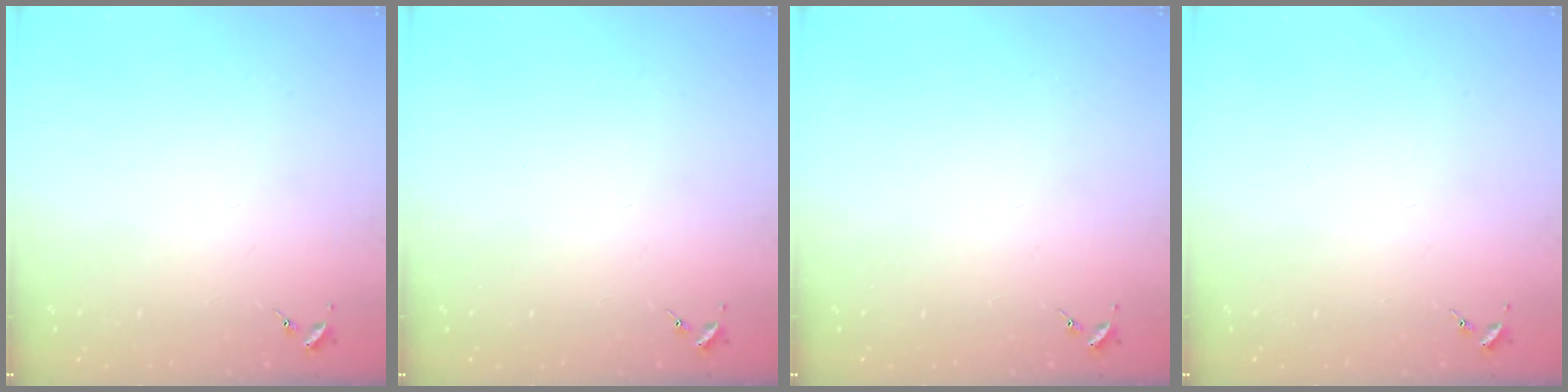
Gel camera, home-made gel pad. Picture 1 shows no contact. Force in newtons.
{"total": 0.0}
{"total": 0.0}
{"total": 0.0}